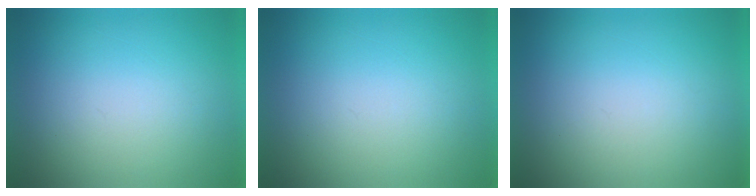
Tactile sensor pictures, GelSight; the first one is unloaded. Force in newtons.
{"total": 0.0}
{"total": 1.0}